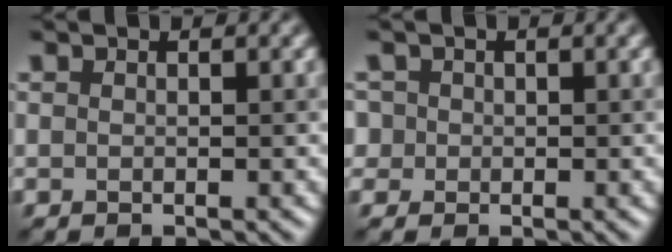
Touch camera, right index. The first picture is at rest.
{"total": 2.7, "force": [0.8, 2.5, 0.9], "torque": [-0.009, 0.016, 0.004]}